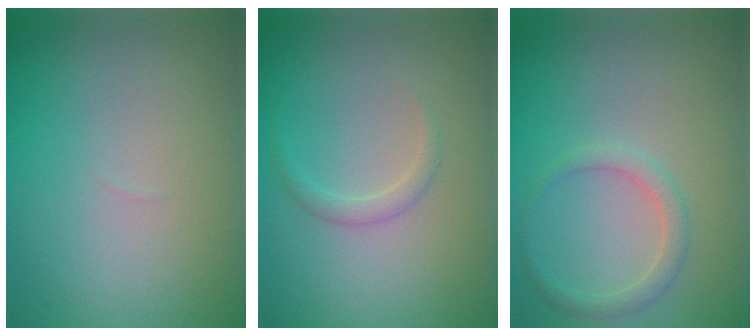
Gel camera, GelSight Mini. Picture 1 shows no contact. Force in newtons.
{"total": 1.2, "press": 1.2, "slide": 0.0}
{"total": 1.7, "press": 1.7, "slide": 0.2}